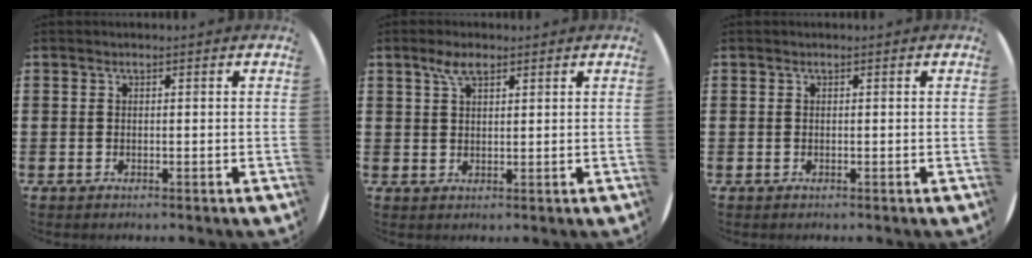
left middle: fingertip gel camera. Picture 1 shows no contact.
{"total": 3.3, "force": [2.2, 1.2, 2.1], "torque": [-0.038, 0.004, 0.037]}
{"total": 0.0}